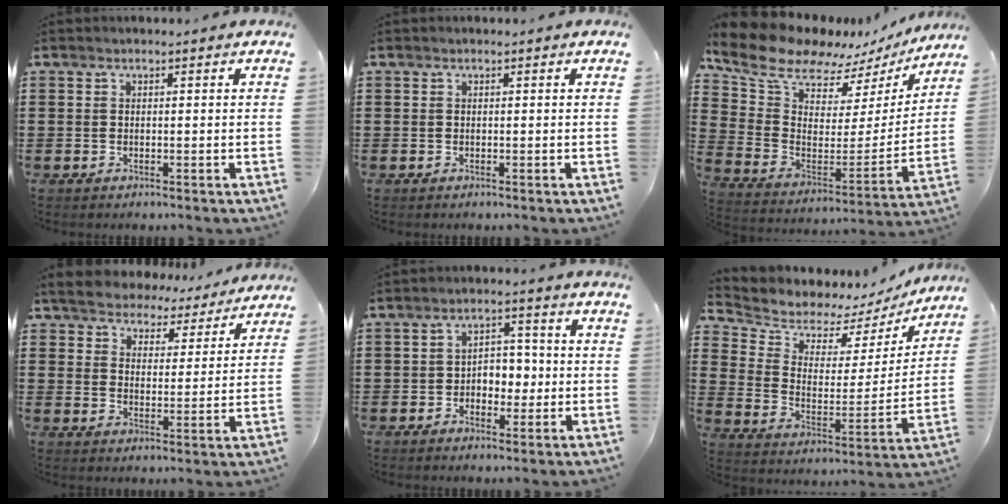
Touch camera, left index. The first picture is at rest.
{"total": 0.0}
{"total": 10.4, "force": [8.8, 4.1, 3.7], "torque": [-0.114, -0.059, 0.155]}
{"total": 5.2, "force": [5.2, 0.8, -0.2], "torque": [-0.028, -0.036, 0.090]}
{"total": 4.3, "force": [-1.1, 3.3, 2.5], "torque": [-0.040, 0.005, -0.031]}
{"total": 5.6, "force": [5.2, 2.2, 0.7], "torque": [-0.053, -0.041, 0.087]}